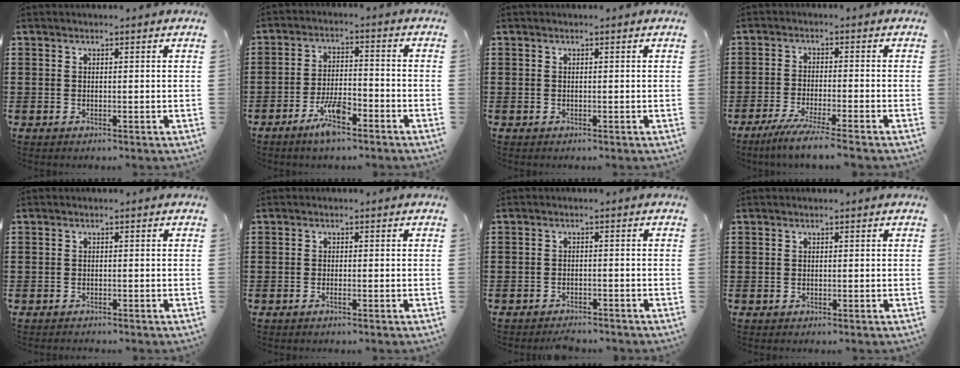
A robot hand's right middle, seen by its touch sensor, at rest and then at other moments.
{"total": 6.3, "force": [-4.2, 1.8, 4.5], "torque": [-0.091, 0.004, -0.078]}
{"total": 0.0}
{"total": 4.3, "force": [-3.7, -0.5, 2.3], "torque": [-0.051, -0.018, -0.070]}
{"total": 0.7, "force": [-0.7, 0.1, -0.1], "torque": [0.001, 0.002, -0.016]}
{"total": 0.7, "force": [-0.4, 0.0, 0.6], "torque": [-0.011, -0.003, -0.008]}
{"total": 2.0, "force": [-2.0, 0.3, 0.1], "torque": [-0.008, -0.002, -0.041]}
{"total": 0.0}